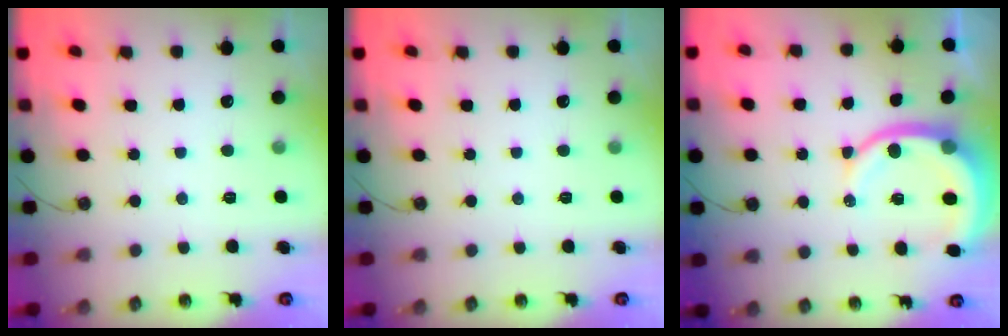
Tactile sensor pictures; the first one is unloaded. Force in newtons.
{"total": 0.0}
{"total": 10.6, "press": 10.5, "slide": 1.2}